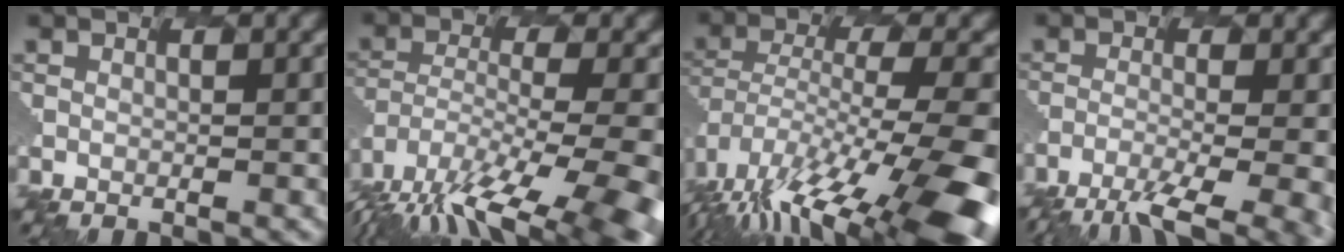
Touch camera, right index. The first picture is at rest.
{"total": 15.1, "force": [-10.7, 5.8, 8.9], "torque": [-0.186, -0.036, -0.135]}
{"total": 15.6, "force": [-10.0, 5.2, 10.7], "torque": [-0.209, -0.025, -0.139]}
{"total": 8.8, "force": [-6.1, 1.9, 6.0], "torque": [-0.106, -0.013, -0.079]}